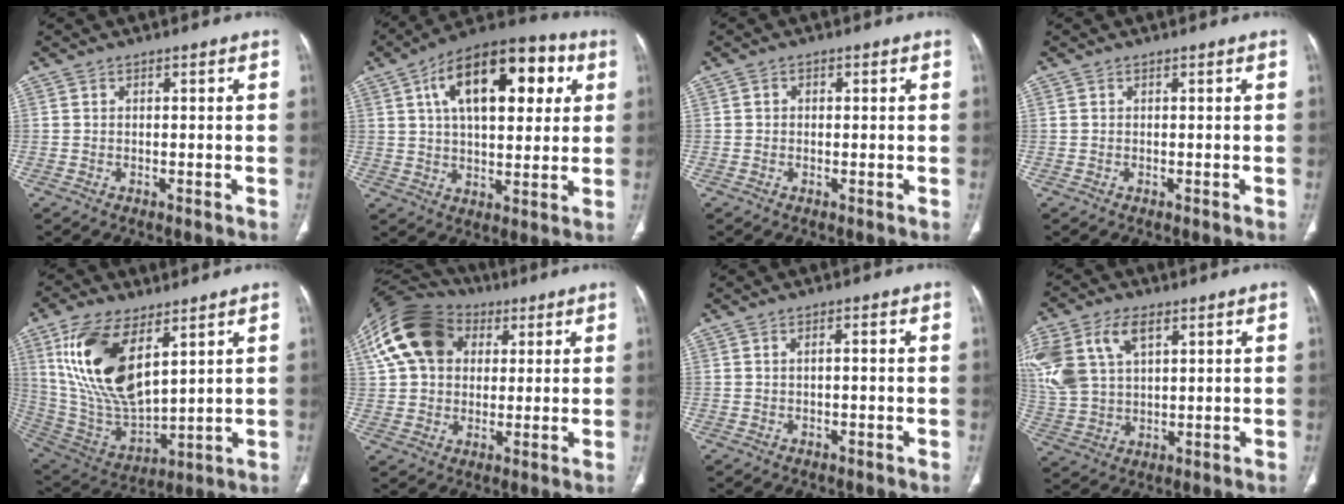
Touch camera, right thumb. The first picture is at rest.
{"total": 21.4, "force": [6.9, 10.6, 17.2], "torque": [-0.236, 0.011, 0.100]}
{"total": 1.1, "force": [0.1, 1.0, 0.6], "torque": [-0.001, 0.004, -0.003]}
{"total": 0.0}
{"total": 19.6, "force": [8.2, 9.1, 15.2], "torque": [-0.286, -0.032, 0.170]}
{"total": 18.4, "force": [5.6, 13.6, 11.0], "torque": [-0.210, 0.022, 0.092]}
{"total": 1.2, "force": [-0.1, 0.4, 1.2], "torque": [-0.025, 0.006, -0.001]}
{"total": 16.6, "force": [6.8, 10.1, 11.3], "torque": [-0.265, 0.000, 0.138]}